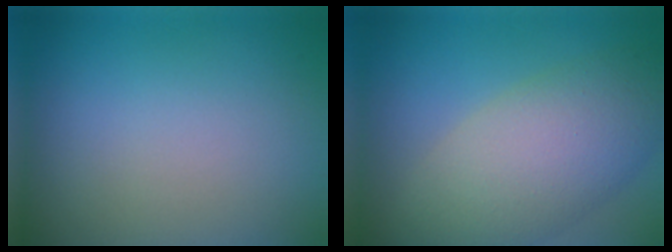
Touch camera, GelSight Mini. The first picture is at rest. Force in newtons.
{"total": 8.6, "press": 8.6, "slide": 0.5}